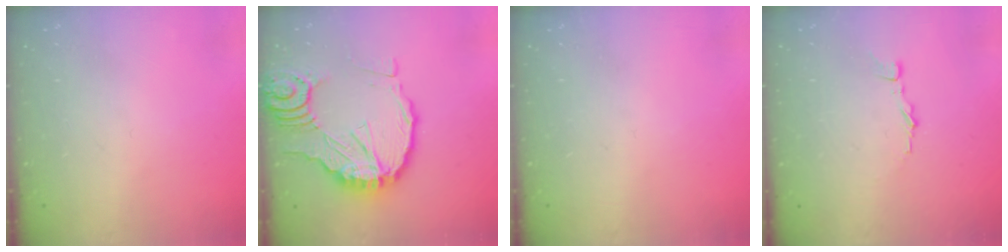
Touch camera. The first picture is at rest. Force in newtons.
{"total": 16.3, "press": 16.2, "slide": 1.8}
{"total": 0.0}
{"total": 4.6, "press": 4.6, "slide": 0.6}